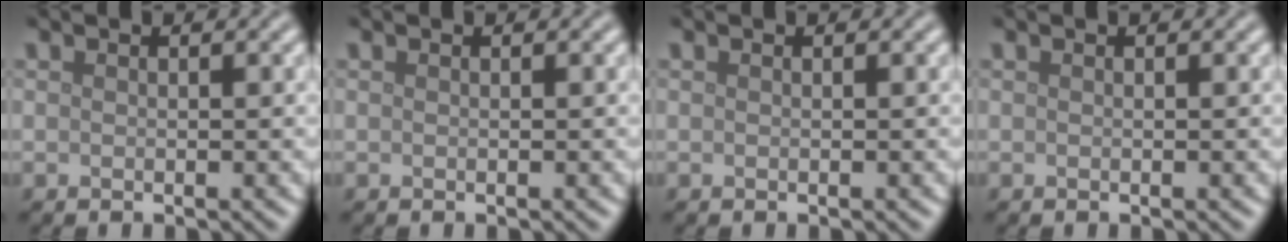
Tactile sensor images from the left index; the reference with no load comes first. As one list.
[{"total": 0.0}, {"total": 0.0}, {"total": 0.0}]